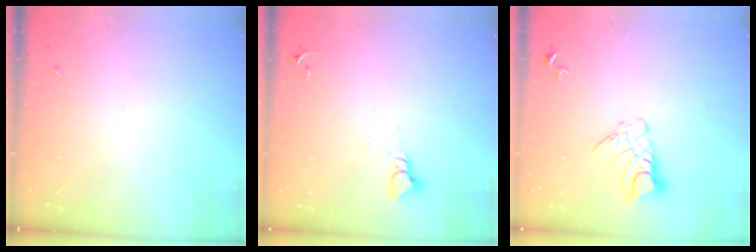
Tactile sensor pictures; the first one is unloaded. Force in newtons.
{"total": 3.9, "press": 3.8, "slide": 0.5}
{"total": 9.2, "press": 9.2, "slide": 0.9}